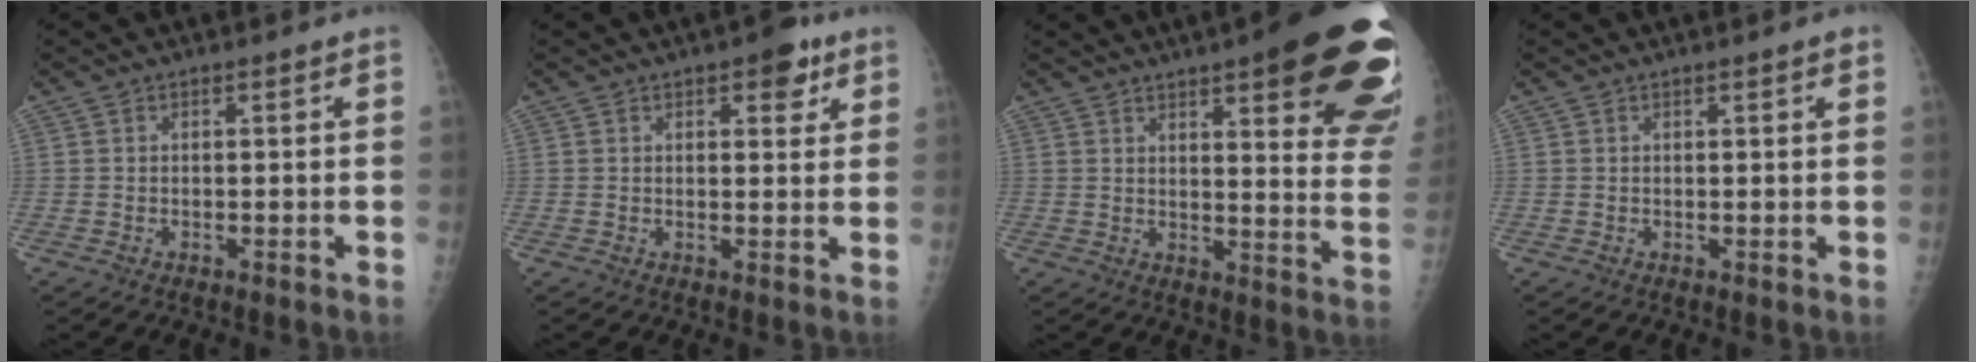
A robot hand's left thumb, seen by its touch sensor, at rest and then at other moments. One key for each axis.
{"total": 5.2, "fx": 2.8, "fy": 2.5, "fz": 3.6, "tx": -0.022, "ty": -0.008, "tz": 0.028}
{"total": 25.3, "fx": 13.7, "fy": 6.1, "fz": 20.4, "tx": -0.185, "ty": -0.039, "tz": 0.167}
{"total": 1.0, "fx": 0.6, "fy": 0.1, "fz": 0.8, "tx": -0.012, "ty": 0.000, "tz": 0.006}